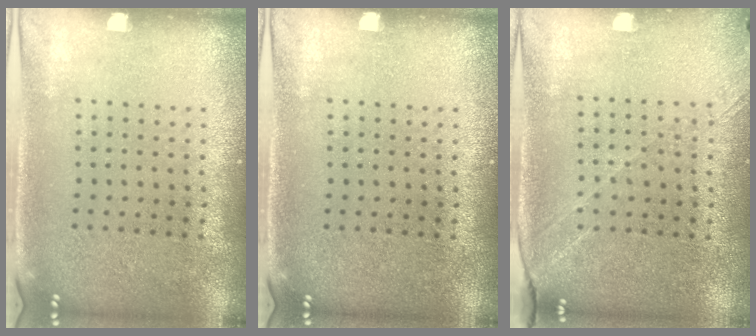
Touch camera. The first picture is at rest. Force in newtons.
{"total": 0.0}
{"total": 1.3, "press": 1.2, "slide": 0.5}